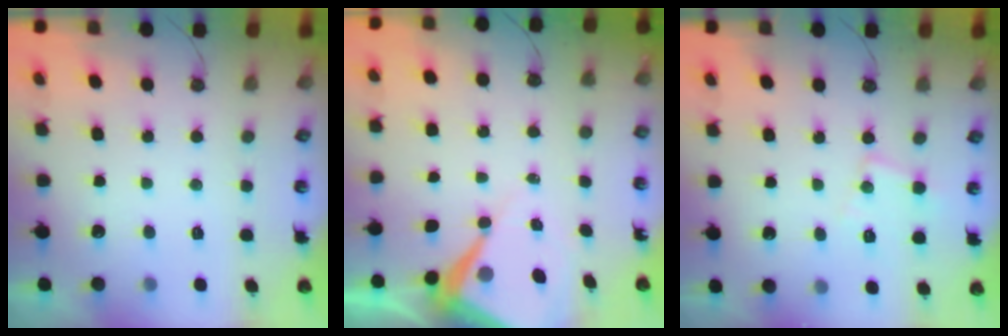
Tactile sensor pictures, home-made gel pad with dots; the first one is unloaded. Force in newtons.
{"total": 8.3, "press": 8.2, "slide": 0.7}
{"total": 8.0, "press": 8.0, "slide": 0.6}